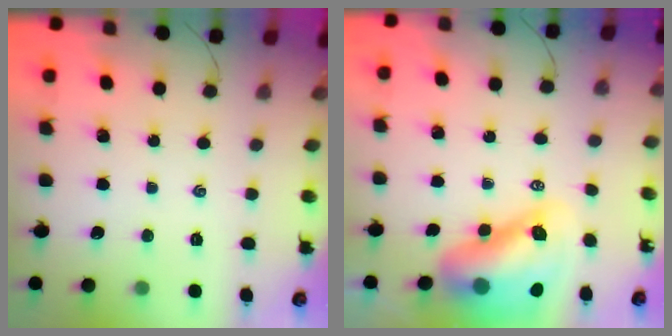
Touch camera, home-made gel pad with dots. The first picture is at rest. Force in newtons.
{"total": 12.6, "press": 12.1, "slide": 3.7}